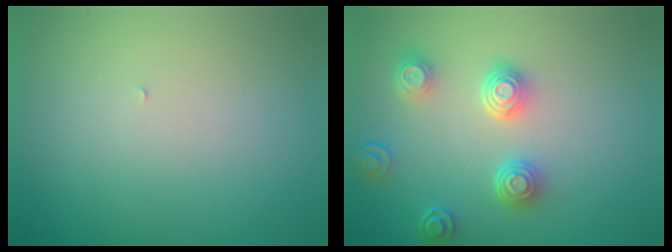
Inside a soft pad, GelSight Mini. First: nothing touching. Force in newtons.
{"total": 4.2, "press": 3.4, "slide": 2.6}